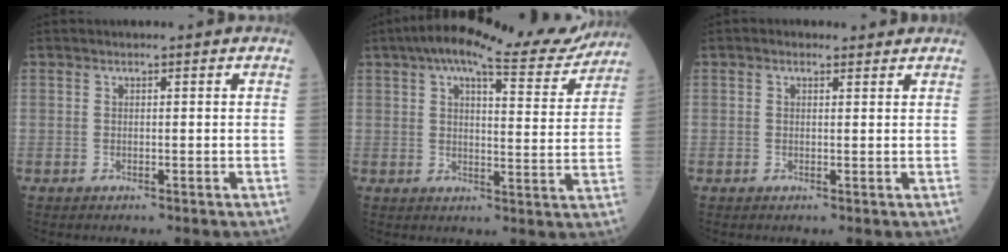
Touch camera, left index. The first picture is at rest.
{"total": 16.4, "force": [13.9, 3.1, 8.1], "torque": [-0.113, 0.011, 0.178]}
{"total": 1.3, "force": [0.9, 0.8, 0.6], "torque": [-0.017, 0.010, 0.010]}